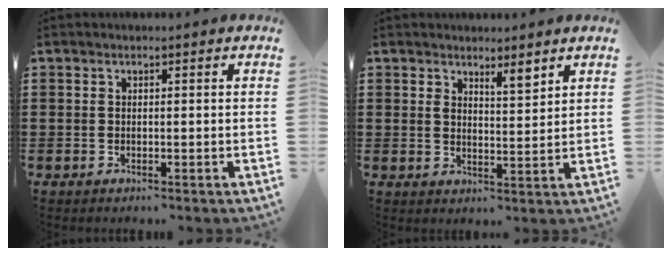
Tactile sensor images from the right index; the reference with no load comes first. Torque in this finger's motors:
{"motor_torque": [0.00, 0.24, 0.20, 0.01]}